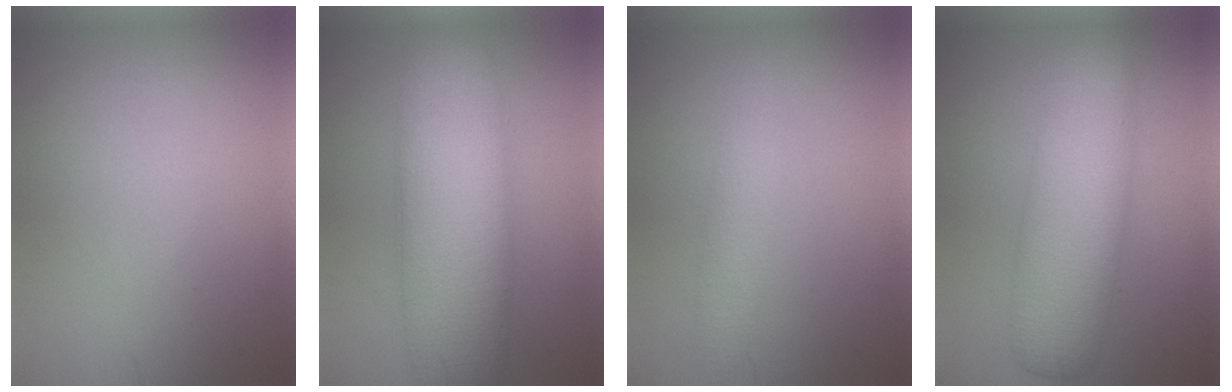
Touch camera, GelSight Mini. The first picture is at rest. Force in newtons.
{"total": 11.2, "press": 11.2, "slide": 0.4}
{"total": 3.0, "press": 3.0, "slide": 0.1}
{"total": 7.9, "press": 7.9, "slide": 0.3}